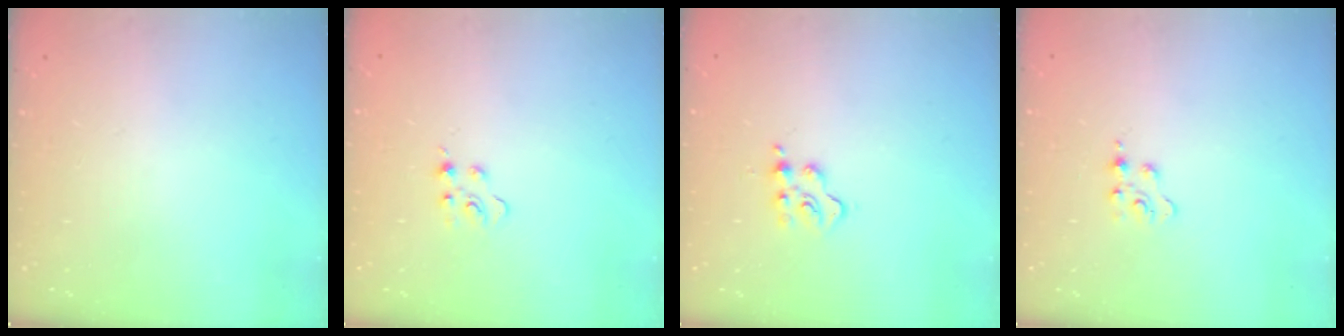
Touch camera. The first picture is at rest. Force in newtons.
{"total": 4.5, "press": 4.5, "slide": 0.6}
{"total": 4.6, "press": 4.6, "slide": 0.5}
{"total": 2.4, "press": 2.4, "slide": 0.3}